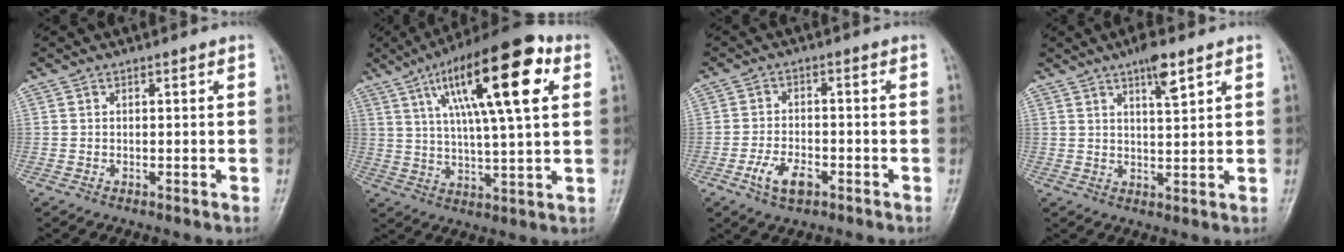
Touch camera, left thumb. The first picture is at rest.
{"total": 21.2, "force": [8.3, 5.8, 18.7], "torque": [-0.284, -0.001, 0.128]}
{"total": 5.8, "force": [-2.9, 3.1, 4.0], "torque": [-0.073, 0.013, -0.051]}
{"total": 5.4, "force": [3.3, 1.3, 4.1], "torque": [-0.062, -0.014, 0.054]}